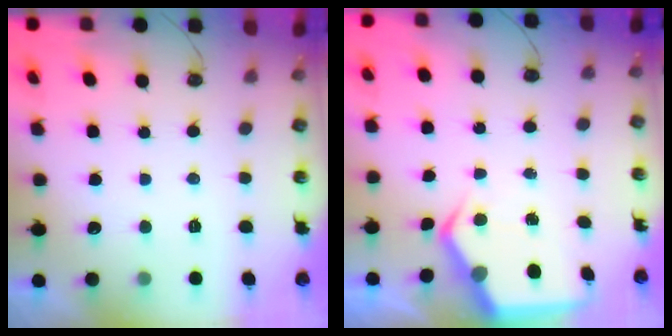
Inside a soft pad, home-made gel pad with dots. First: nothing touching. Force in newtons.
{"total": 7.1, "press": 7.1, "slide": 0.5}